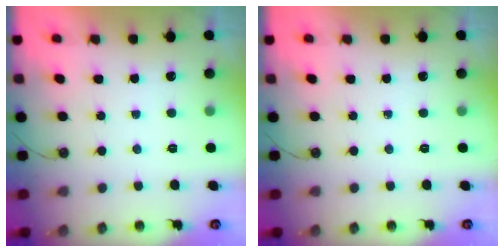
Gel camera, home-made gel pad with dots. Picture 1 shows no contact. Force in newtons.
{"total": 0.0}